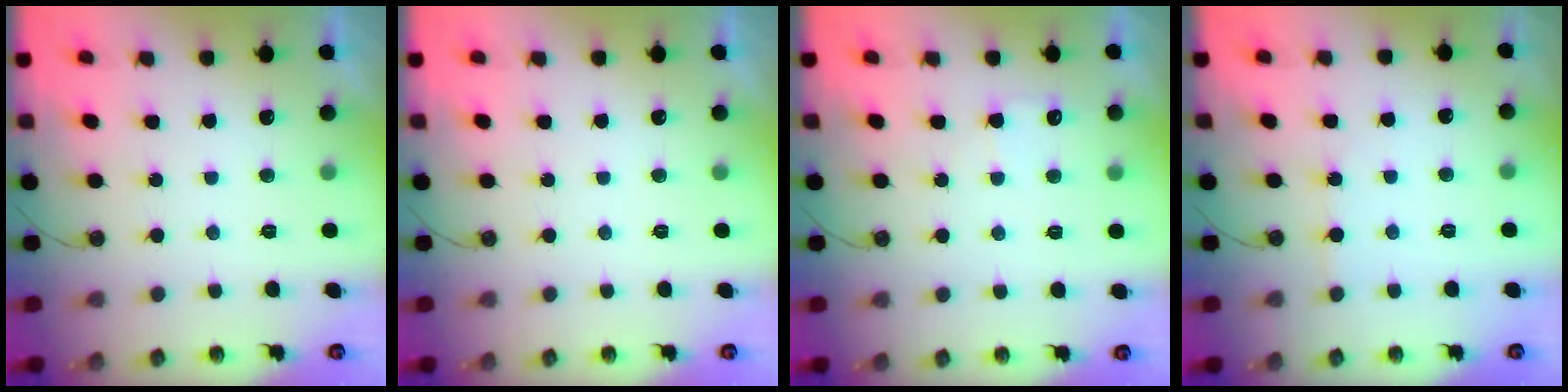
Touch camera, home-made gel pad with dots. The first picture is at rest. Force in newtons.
{"total": 0.0}
{"total": 3.9, "press": 3.9, "slide": 0.5}
{"total": 2.4, "press": 2.4, "slide": 0.3}